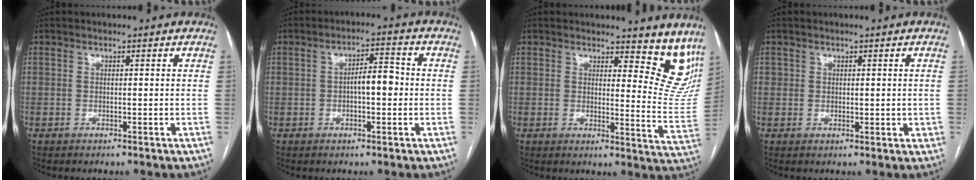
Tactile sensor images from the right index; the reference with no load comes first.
{"total": 4.7, "force": [-0.5, 1.6, 4.4], "torque": [-0.068, 0.017, -0.008]}
{"total": 11.3, "force": [10.1, 3.6, 3.6], "torque": [-0.004, -0.059, 0.086]}
{"total": 2.2, "force": [0.4, 1.9, 1.1], "torque": [-0.010, 0.001, 0.008]}